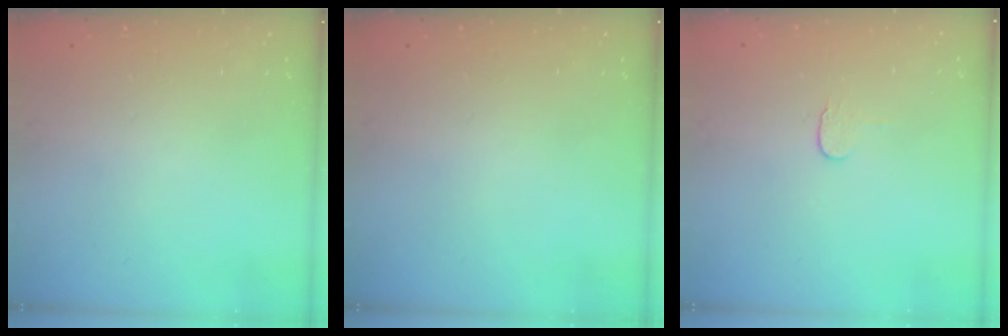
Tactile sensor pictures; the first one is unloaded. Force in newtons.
{"total": 0.0}
{"total": 4.0, "press": 3.9, "slide": 0.5}